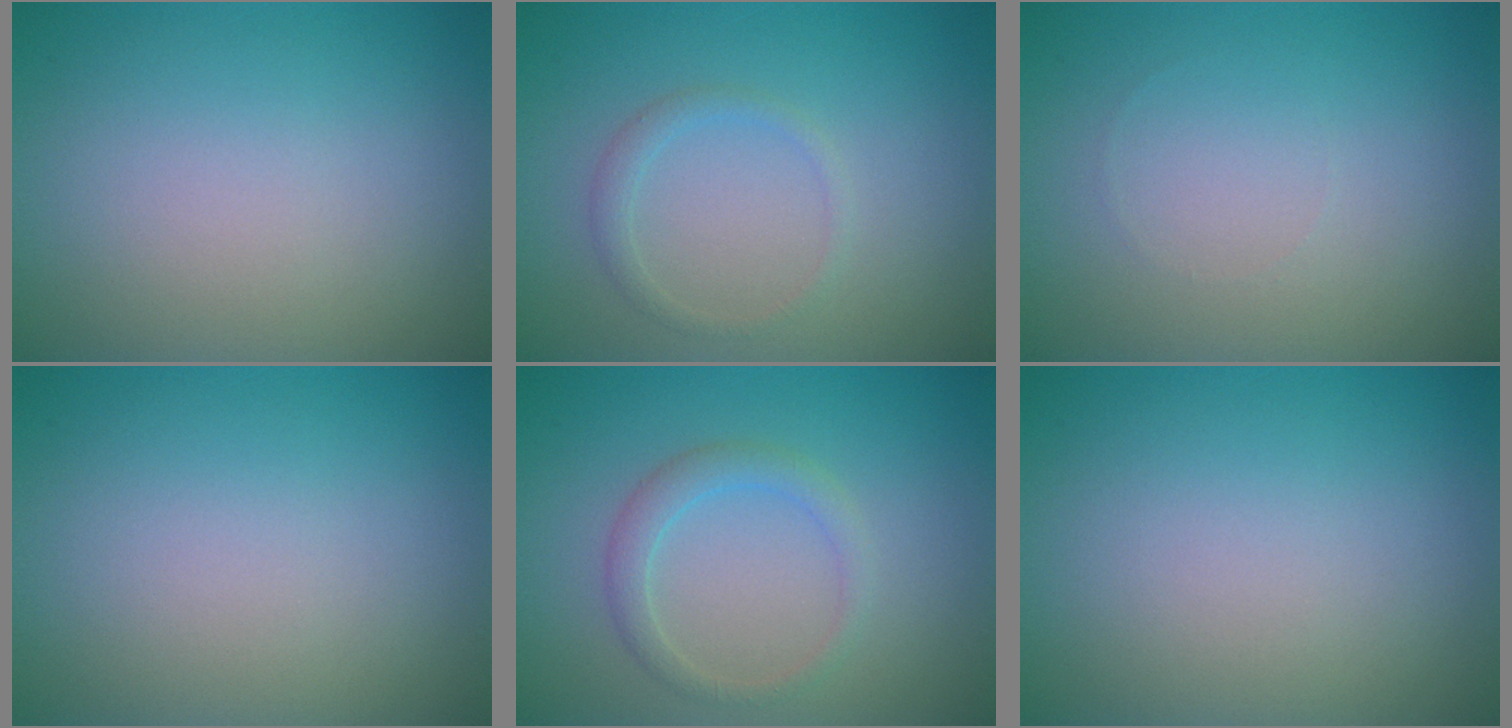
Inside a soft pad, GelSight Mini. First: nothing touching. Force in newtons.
{"total": 1.2, "press": 1.1, "slide": 0.1}
{"total": 0.0}
{"total": 0.0}
{"total": 2.0, "press": 2.0, "slide": 0.1}
{"total": 0.0}